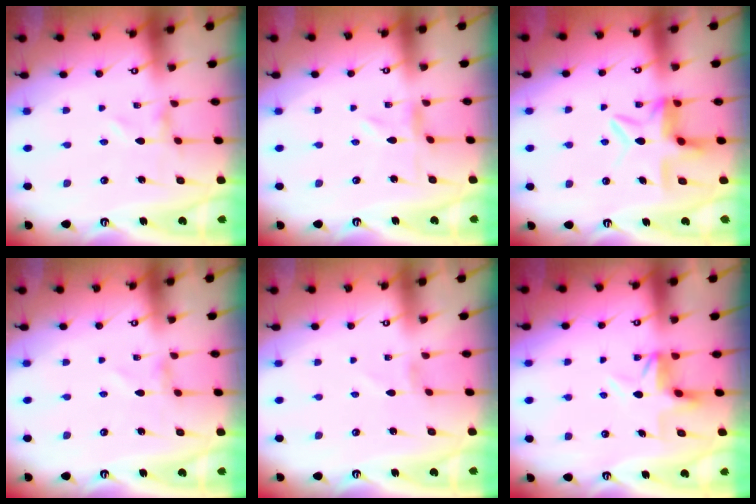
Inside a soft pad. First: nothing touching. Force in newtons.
{"total": 0.0}
{"total": 8.7, "press": 8.6, "slide": 0.8}
{"total": 0.0}
{"total": 0.7, "press": 0.7, "slide": 0.2}
{"total": 4.1, "press": 4.1, "slide": 0.3}